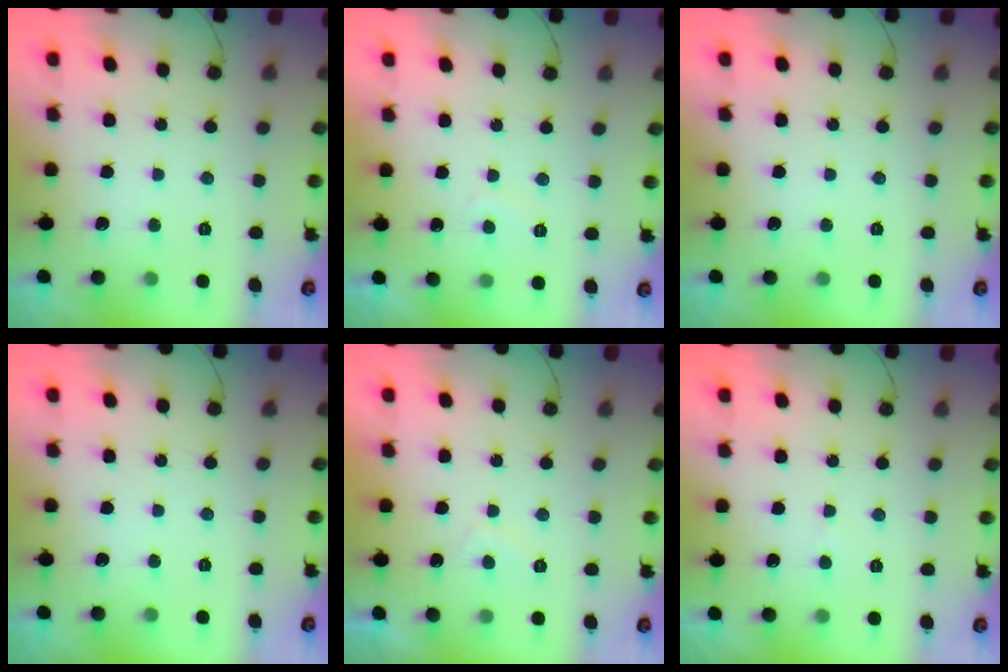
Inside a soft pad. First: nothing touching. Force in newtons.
{"total": 1.9, "press": 1.8, "slide": 0.6}
{"total": 0.0}
{"total": 0.0}
{"total": 1.5, "press": 1.3, "slide": 0.7}
{"total": 2.5, "press": 2.5, "slide": 0.2}